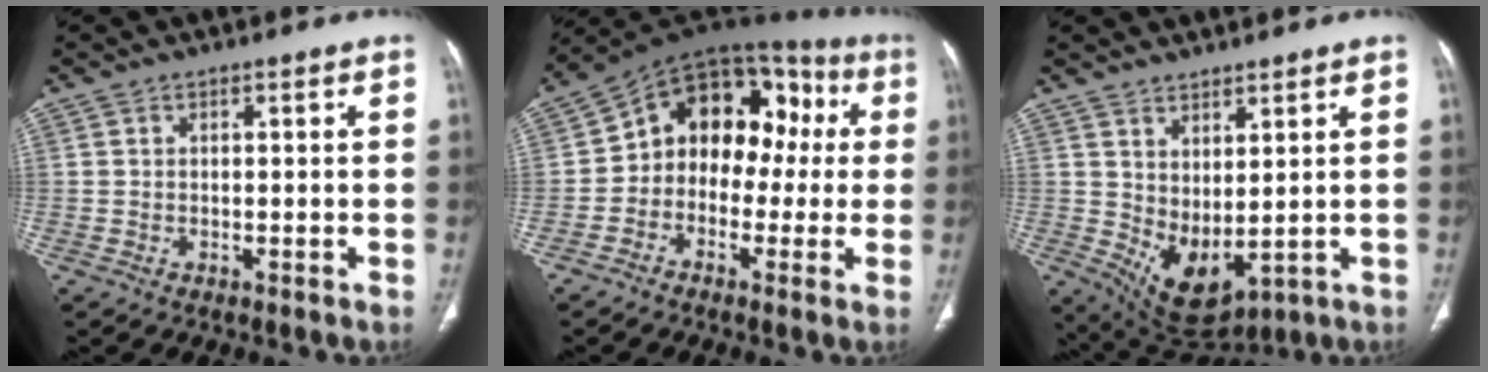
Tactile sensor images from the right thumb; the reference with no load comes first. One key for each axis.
{"total": 16.4, "fx": 0.6, "fy": 11.7, "fz": 11.6, "tx": -0.108, "ty": 0.060, "tz": -0.007}
{"total": 8.6, "fx": 1.7, "fy": 4.4, "fz": 7.2, "tx": -0.119, "ty": -0.023, "tz": 0.059}